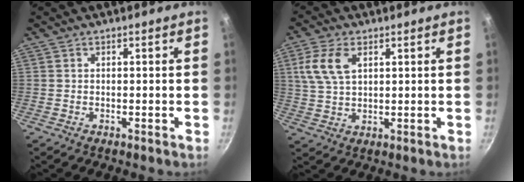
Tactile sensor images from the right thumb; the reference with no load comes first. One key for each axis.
{"total": 8.0, "fx": 2.8, "fy": 4.7, "fz": 5.9, "tx": -0.113, "ty": 0.001, "tz": 0.056}